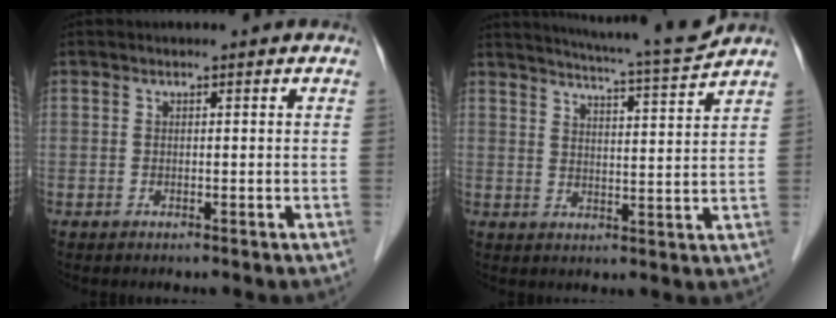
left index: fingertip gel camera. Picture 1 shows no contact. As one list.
[{"total": 10.6, "force": [10.0, -1.5, 3.3], "torque": [-0.063, -0.020, 0.142]}]